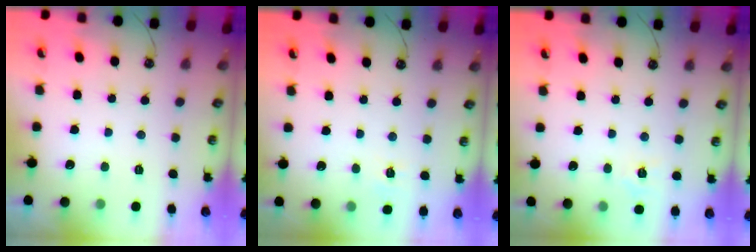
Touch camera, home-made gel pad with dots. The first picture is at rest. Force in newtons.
{"total": 5.0, "press": 5.0, "slide": 0.6}
{"total": 3.9, "press": 3.9, "slide": 0.5}